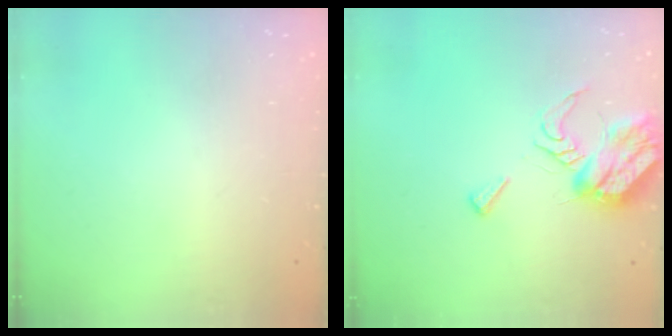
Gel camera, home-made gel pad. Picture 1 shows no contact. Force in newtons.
{"total": 9.0, "press": 9.0, "slide": 0.8}